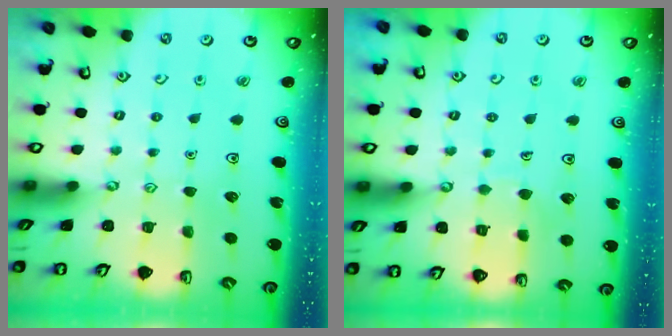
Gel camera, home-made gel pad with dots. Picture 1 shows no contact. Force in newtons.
{"total": 4.4, "press": 4.4, "slide": 0.3}